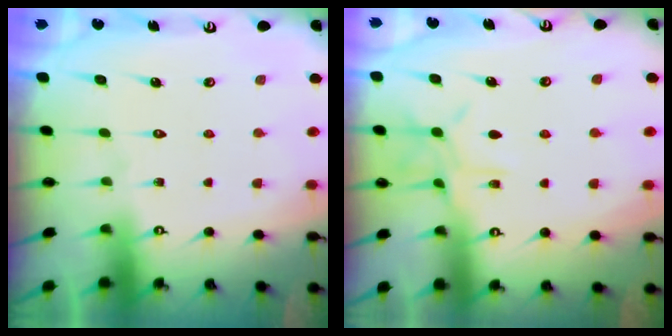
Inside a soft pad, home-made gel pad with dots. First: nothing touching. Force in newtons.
{"total": 7.4, "press": 7.4, "slide": 0.5}